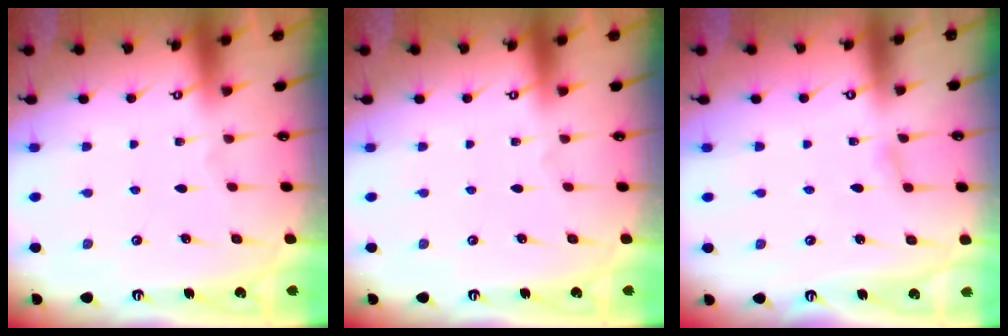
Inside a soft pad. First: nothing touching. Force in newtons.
{"total": 0.0}
{"total": 2.3, "press": 2.3, "slide": 0.3}